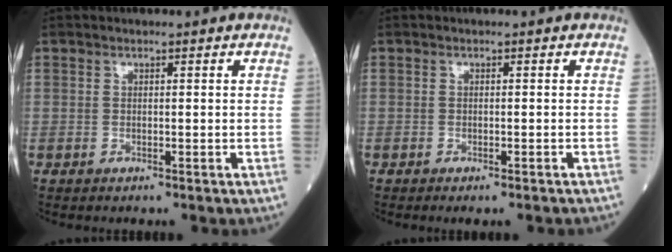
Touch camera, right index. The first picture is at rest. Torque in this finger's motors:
{"motor_torque": [-1.13, -0.54, -0.34, -0.20]}